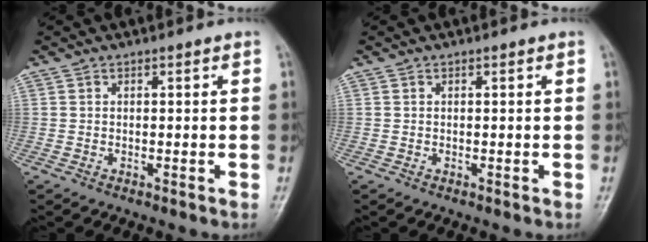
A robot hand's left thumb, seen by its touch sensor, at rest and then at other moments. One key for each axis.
{"total": 0.0}